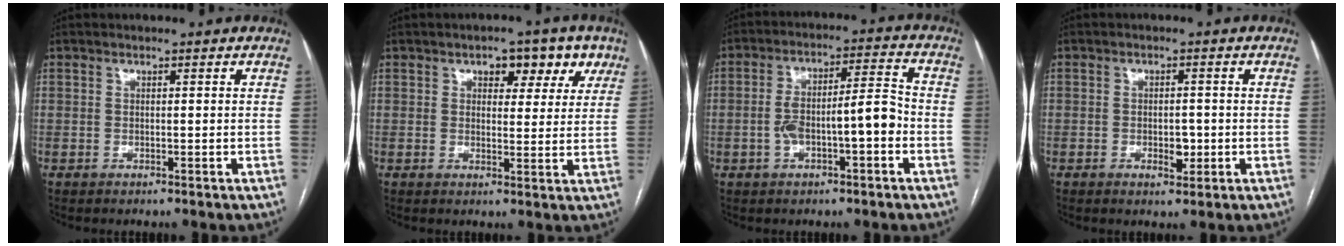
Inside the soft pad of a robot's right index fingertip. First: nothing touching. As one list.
[{"total": 6.8, "force": [3.7, 3.9, 4.2], "torque": [-0.033, 0.014, 0.044]}, {"total": 9.2, "force": [-2.2, 2.2, 8.7], "torque": [-0.156, 0.034, -0.031]}, {"total": 2.8, "force": [-0.7, 1.5, 2.2], "torque": [-0.031, 0.004, -0.003]}]